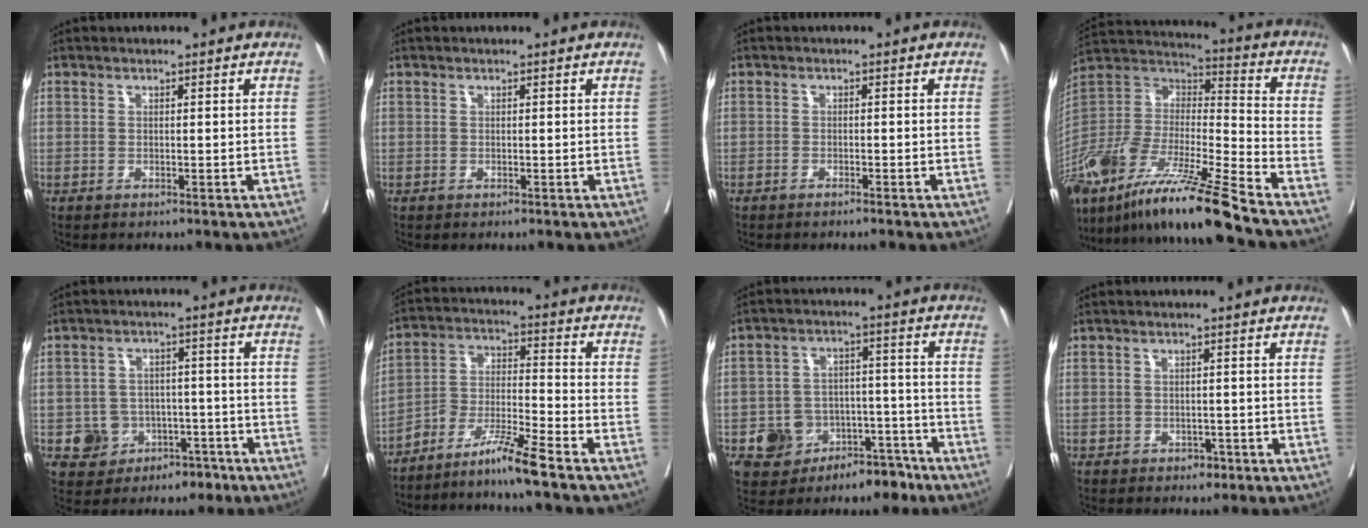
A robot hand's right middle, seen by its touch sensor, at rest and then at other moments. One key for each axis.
{"total": 0.0}
{"total": 1.0, "fx": -0.8, "fy": 0.0, "fz": 0.5, "tx": -0.010, "ty": 0.000, "tz": -0.014}
{"total": 24.9, "fx": -18.5, "fy": 1.2, "fz": 16.6, "tx": -0.346, "ty": -0.054, "tz": -0.347}
{"total": 7.1, "fx": -3.5, "fy": 6.0, "fz": 1.6, "tx": -0.017, "ty": 0.020, "tz": -0.041}
{"total": 8.2, "fx": -6.8, "fy": -1.1, "fz": 4.5, "tx": -0.087, "ty": -0.007, "tz": -0.127}
{"total": 9.8, "fx": -6.0, "fy": 7.0, "fz": 3.4, "tx": -0.043, "ty": 0.035, "tz": -0.084}
{"total": 1.7, "fx": -0.9, "fy": 1.3, "fz": 0.7, "tx": -0.005, "ty": 0.005, "tz": -0.009}